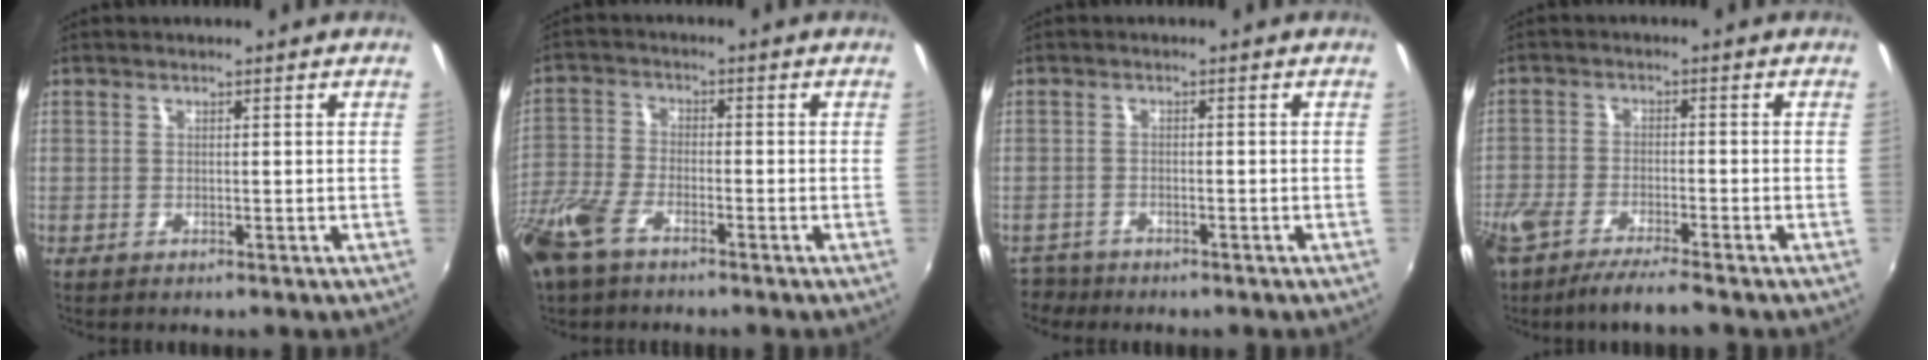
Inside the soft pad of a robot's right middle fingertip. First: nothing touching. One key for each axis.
{"total": 10.4, "fx": -7.1, "fy": 4.2, "fz": 6.4, "tx": -0.159, "ty": -0.014, "tz": -0.153}
{"total": 3.9, "fx": -3.4, "fy": 2.0, "fz": 0.6, "tx": -0.027, "ty": -0.007, "tz": -0.063}
{"total": 9.3, "fx": -7.5, "fy": 1.4, "fz": 5.3, "tx": -0.131, "ty": -0.033, "tz": -0.137}